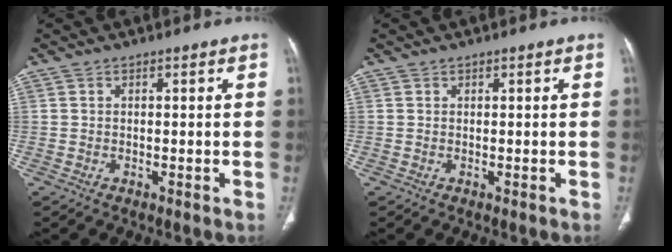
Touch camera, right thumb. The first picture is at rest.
{"total": 0.0}